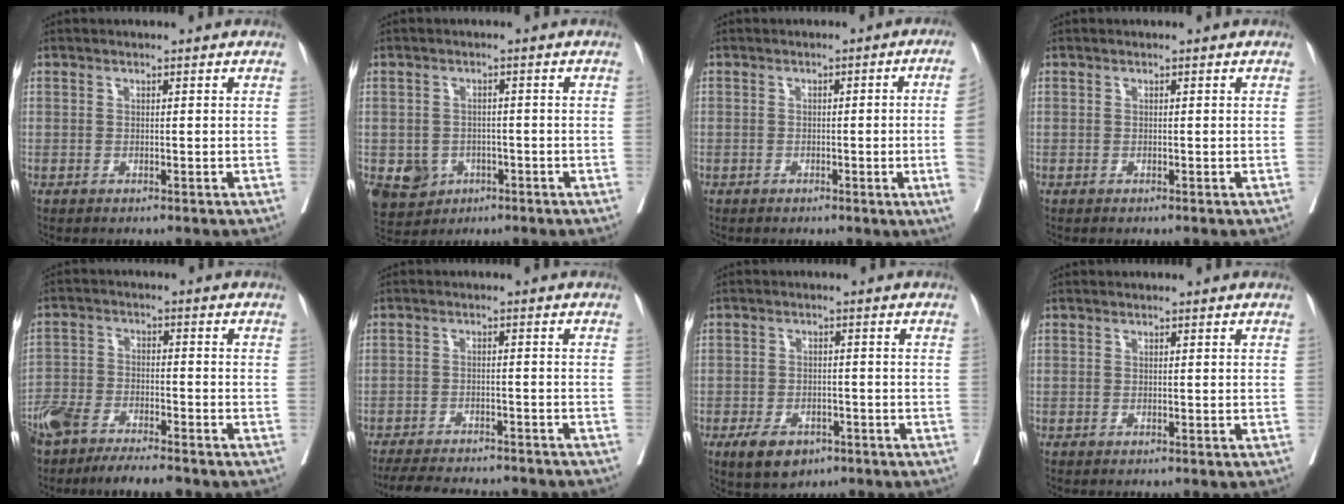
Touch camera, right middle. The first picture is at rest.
{"total": 6.5, "force": [-2.7, 5.5, 1.9], "torque": [-0.037, 0.002, -0.033]}
{"total": 7.0, "force": [-1.1, -1.7, 6.7], "torque": [-0.075, -0.010, -0.013]}
{"total": 0.0}
{"total": 11.5, "force": [-9.3, 2.9, 6.2], "torque": [-0.110, -0.011, -0.157]}
{"total": 15.3, "force": [-13.7, 3.3, 5.8], "torque": [-0.115, -0.014, -0.178]}
{"total": 6.0, "force": [-3.7, 3.4, 3.3], "torque": [-0.057, -0.002, -0.053]}
{"total": 0.0}